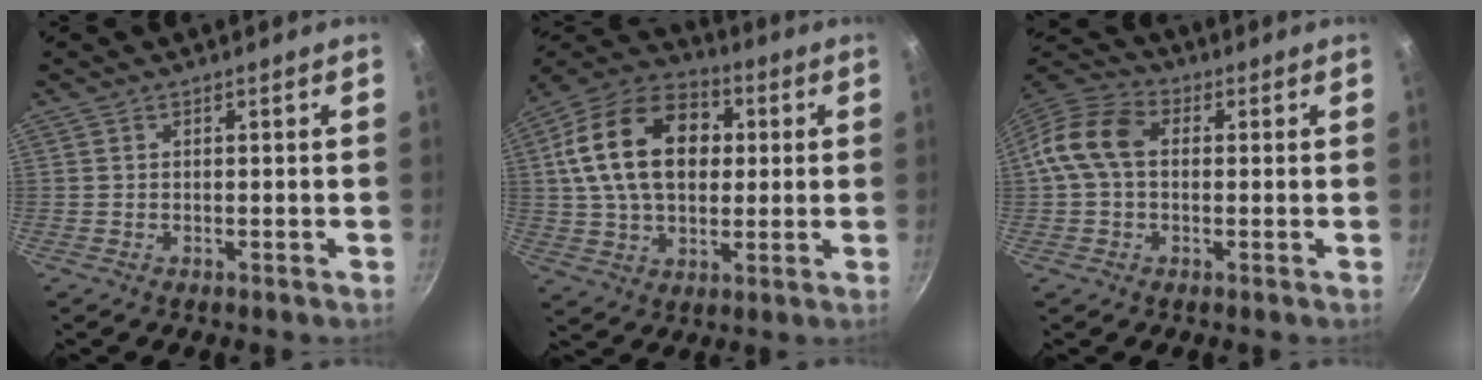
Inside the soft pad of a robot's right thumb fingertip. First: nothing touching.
{"total": 20.7, "force": [3.8, 14.0, 14.8], "torque": [-0.230, 0.020, 0.054]}
{"total": 10.3, "force": [0.9, 7.3, 7.2], "torque": [-0.122, 0.027, -0.001]}